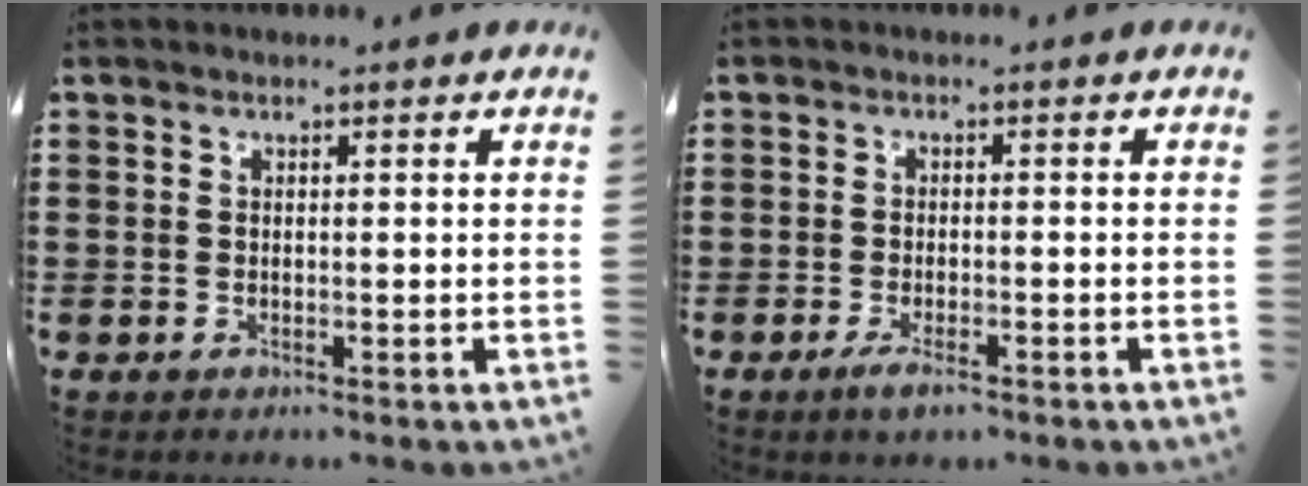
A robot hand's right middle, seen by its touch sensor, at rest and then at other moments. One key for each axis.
{"total": 2.5, "fx": -1.7, "fy": 0.8, "fz": 1.7, "tx": -0.036, "ty": 0.001, "tz": -0.033}